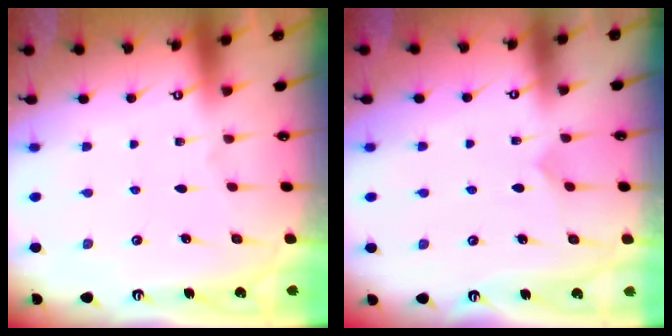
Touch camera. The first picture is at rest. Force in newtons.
{"total": 2.5, "press": 2.5, "slide": 0.2}